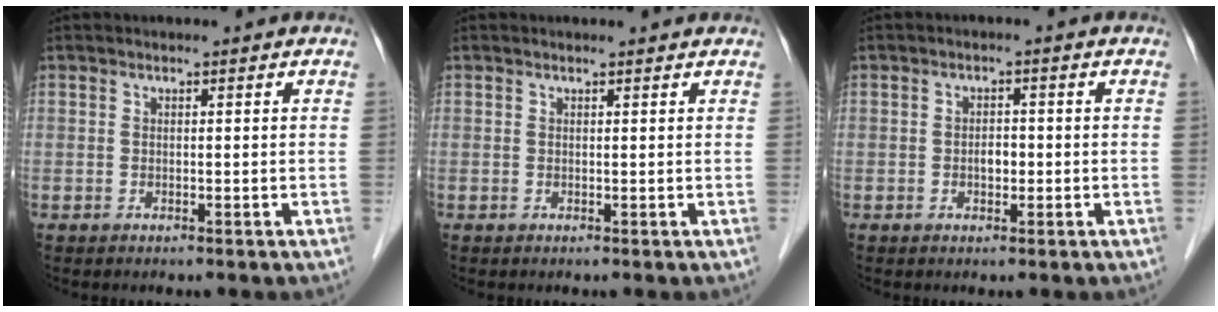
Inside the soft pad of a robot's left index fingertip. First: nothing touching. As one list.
[{"total": 1.4, "force": [1.4, 0.2, 0.2], "torque": [-0.014, 0.006, 0.014]}, {"total": 1.9, "force": [-0.5, 1.1, 1.4], "torque": [-0.021, 0.004, -0.006]}]